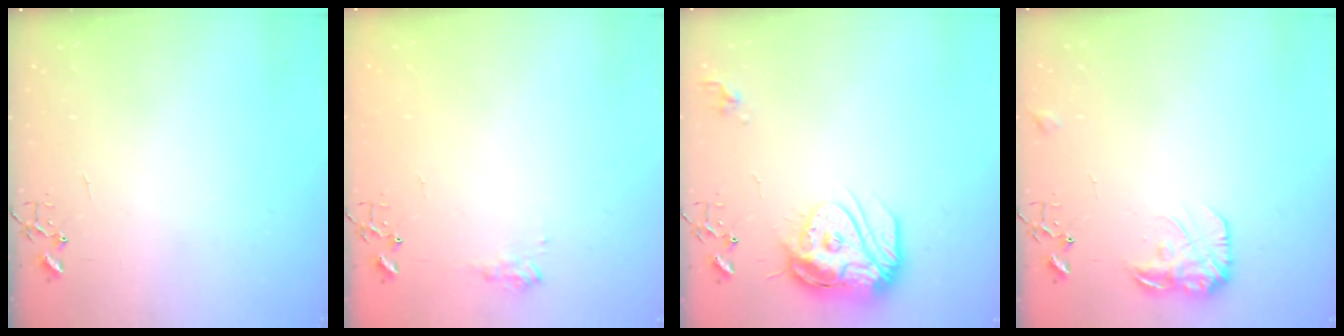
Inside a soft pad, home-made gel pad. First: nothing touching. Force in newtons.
{"total": 7.7, "press": 7.7, "slide": 0.4}
{"total": 17.0, "press": 16.9, "slide": 1.4}
{"total": 11.7, "press": 11.7, "slide": 0.4}